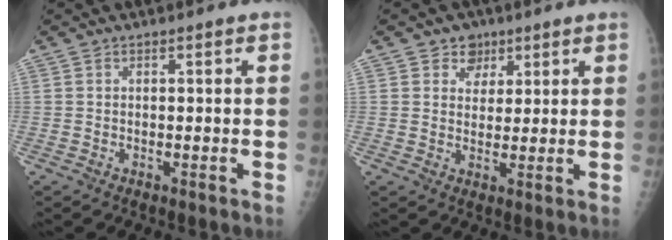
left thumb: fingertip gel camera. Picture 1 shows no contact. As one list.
[{"total": 4.6, "force": [2.5, 3.7, 1.0], "torque": [0.011, -0.009, 0.036]}]